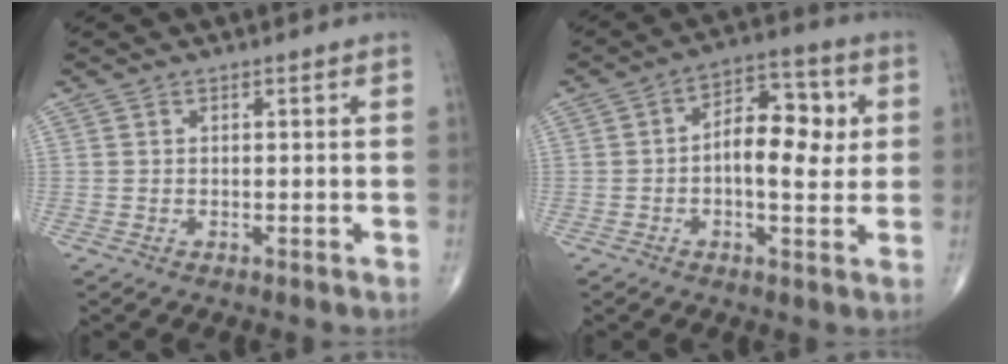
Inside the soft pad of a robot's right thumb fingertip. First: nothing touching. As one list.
[{"total": 11.1, "force": [0.6, 5.8, 9.4], "torque": [-0.118, 0.019, 0.003]}]